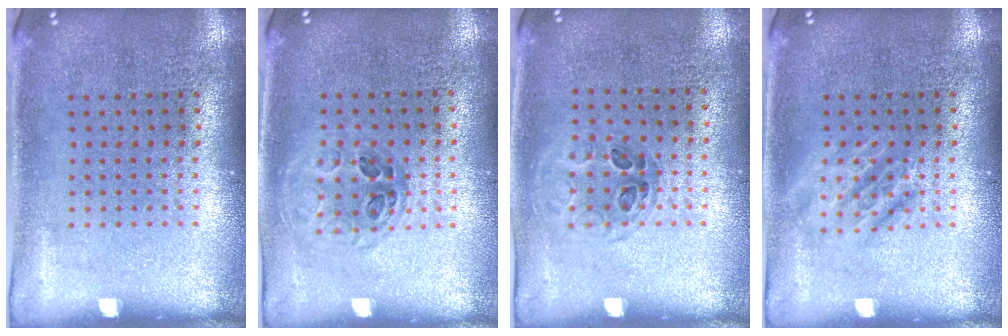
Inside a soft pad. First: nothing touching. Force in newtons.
{"total": 0.9, "press": 0.9, "slide": 0.2}
{"total": 1.0, "press": 0.7, "slide": 0.6}
{"total": 1.9, "press": 1.9, "slide": 0.3}